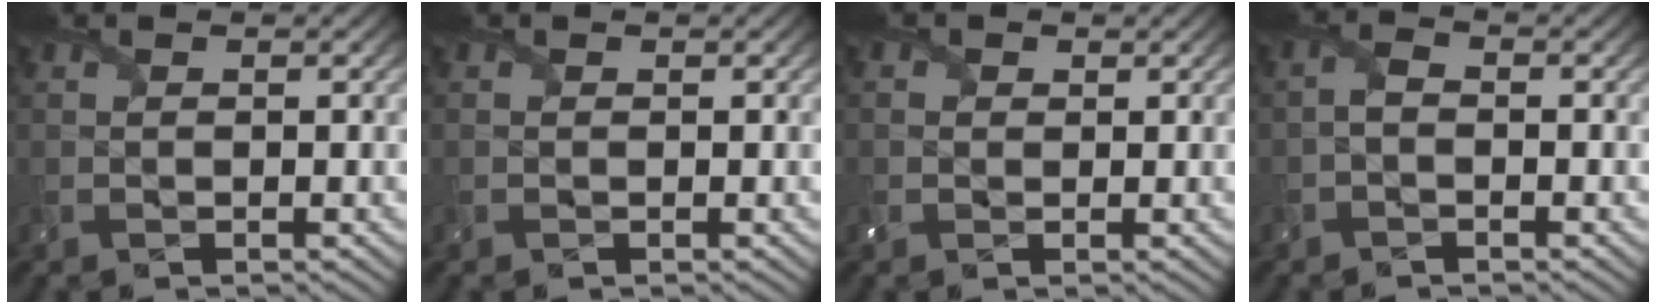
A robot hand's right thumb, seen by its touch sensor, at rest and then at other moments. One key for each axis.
{"total": 0.0}
{"total": 1.3, "fx": 0.2, "fy": 1.2, "fz": 0.3, "tx": -0.008, "ty": -0.001, "tz": 0.001}
{"total": 1.6, "fx": -0.7, "fy": 0.8, "fz": 1.2, "tx": -0.030, "ty": 0.006, "tz": -0.020}